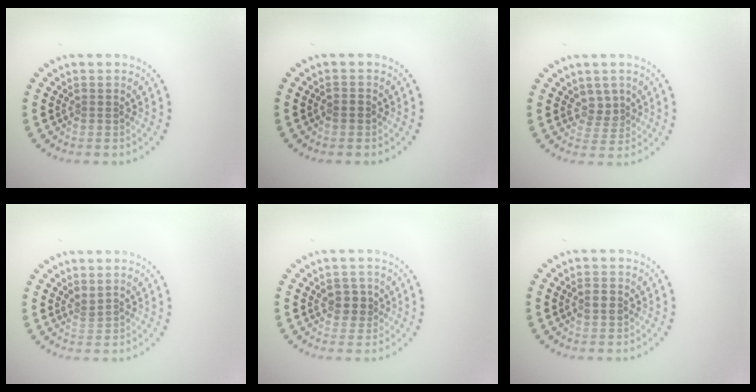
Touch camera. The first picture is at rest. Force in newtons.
{"total": 1.0, "press": 0.9, "slide": 0.4}
{"total": 1.9, "press": 1.4, "slide": 1.3}
{"total": 0.8, "press": 0.3, "slide": 0.7}
{"total": 1.7, "press": 1.6, "slide": 0.6}
{"total": 1.4, "press": 1.4, "slide": 0.2}